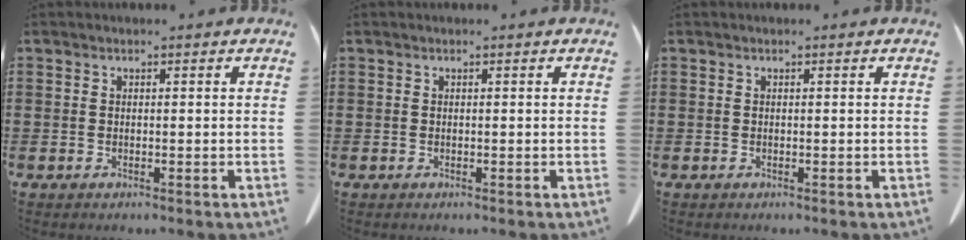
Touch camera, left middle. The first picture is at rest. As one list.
[{"total": 0.0}, {"total": 0.0}]